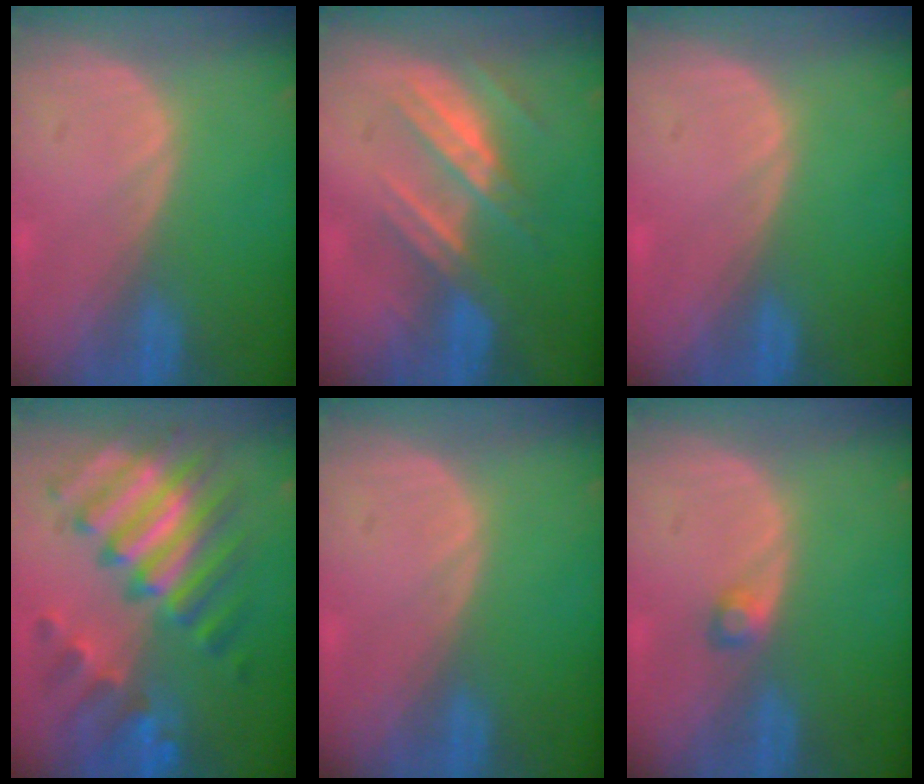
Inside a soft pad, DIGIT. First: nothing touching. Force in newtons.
{"total": 7.2, "press": 6.8, "slide": 2.6}
{"total": 0.0}
{"total": 11.7, "press": 11.6, "slide": 1.0}
{"total": 0.0}
{"total": 1.6, "press": 1.6, "slide": 0.3}